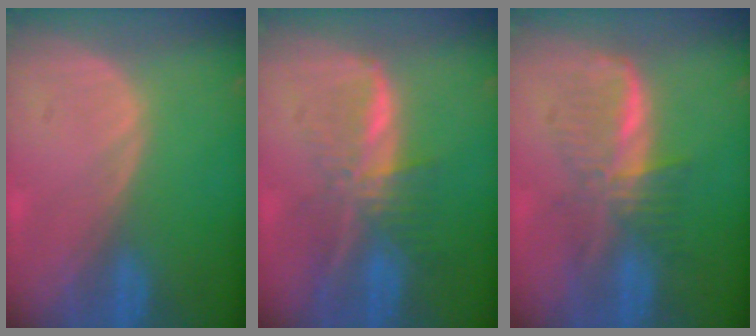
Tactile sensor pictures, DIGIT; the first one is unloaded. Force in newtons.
{"total": 7.9, "press": 6.6, "slide": 4.2}
{"total": 6.1, "press": 6.1, "slide": 0.1}